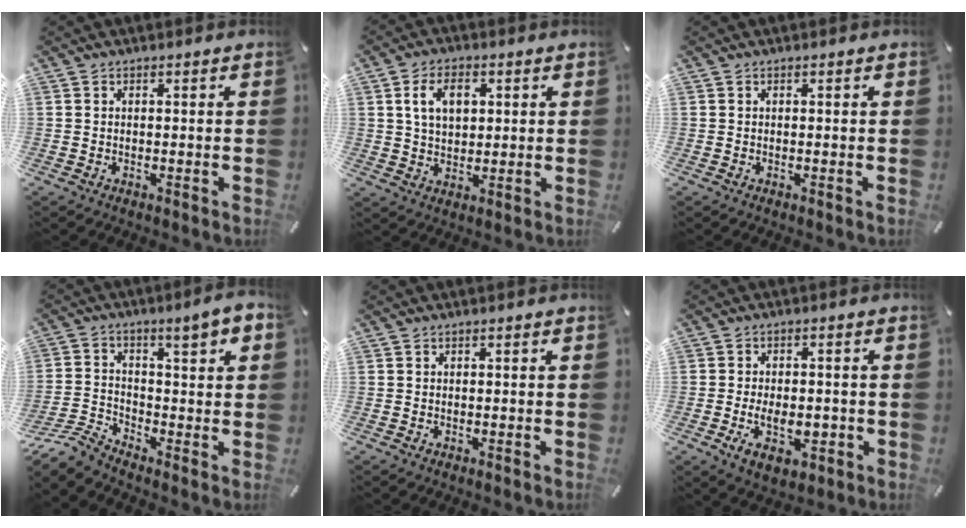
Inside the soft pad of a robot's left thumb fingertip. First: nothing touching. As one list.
[{"total": 7.2, "force": [1.9, 5.0, 4.8], "torque": [-0.087, 0.001, 0.029]}, {"total": 0.0}, {"total": 8.0, "force": [-3.8, 3.2, 6.3], "torque": [-0.132, 0.010, -0.078]}, {"total": 0.0}, {"total": 8.3, "force": [-2.3, 5.2, 6.1], "torque": [-0.088, 0.003, -0.038]}]